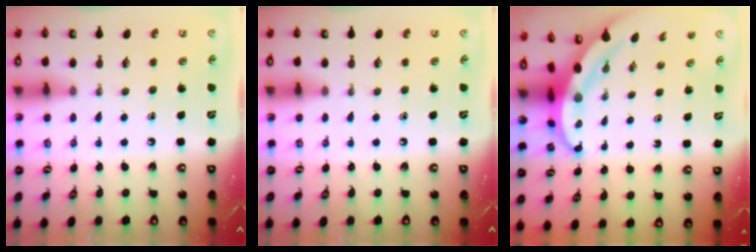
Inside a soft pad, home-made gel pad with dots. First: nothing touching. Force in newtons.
{"total": 0.0}
{"total": 4.1, "press": 4.1, "slide": 0.6}